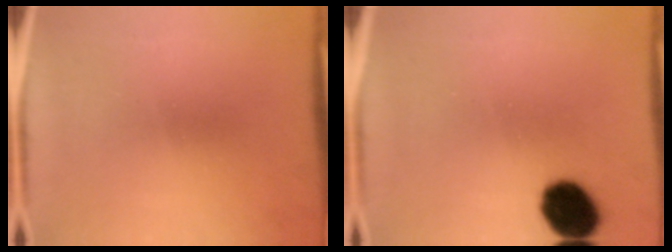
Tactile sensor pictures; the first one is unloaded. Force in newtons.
{"total": 10.1}